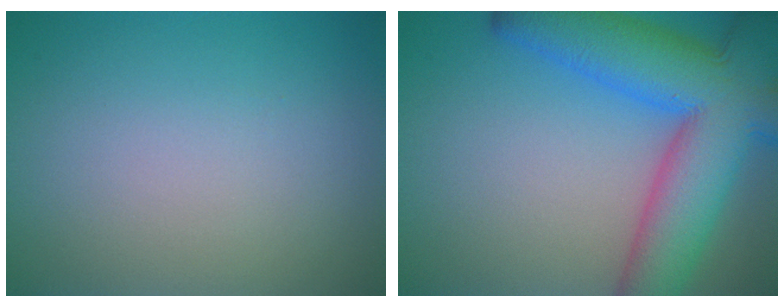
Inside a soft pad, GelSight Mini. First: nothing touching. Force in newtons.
{"total": 12.5, "press": 12.5, "slide": 0.6}